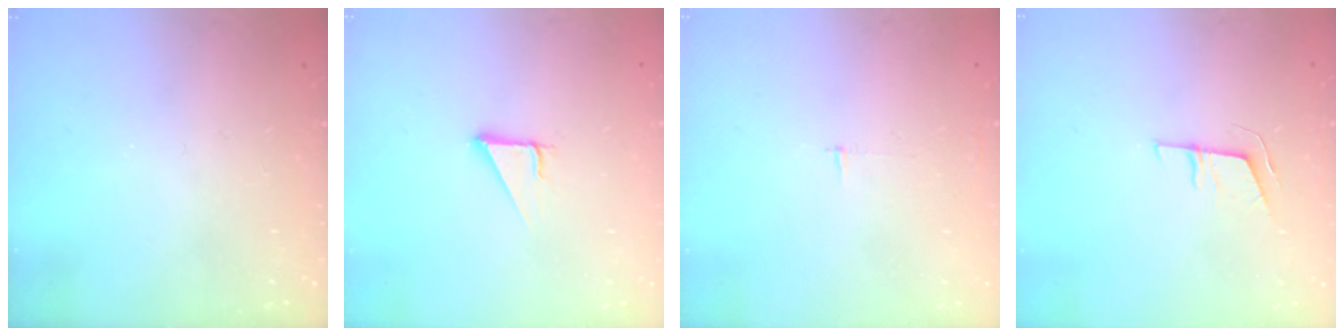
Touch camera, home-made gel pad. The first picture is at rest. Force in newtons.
{"total": 2.9, "press": 2.9, "slide": 0.1}
{"total": 2.5, "press": 2.5, "slide": 0.2}
{"total": 6.1, "press": 6.1, "slide": 1.0}